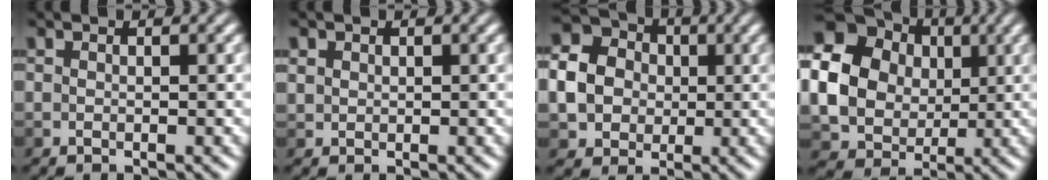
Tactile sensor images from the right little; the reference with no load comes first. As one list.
[{"total": 1.0, "force": [0.5, 0.8, 0.2], "torque": [-0.005, -0.001, 0.011]}, {"total": 5.6, "force": [-0.2, 5.0, 2.6], "torque": [-0.057, 0.006, -0.007]}, {"total": 16.2, "force": [2.9, 14.4, 6.7], "torque": [-0.173, 0.011, 0.040]}]